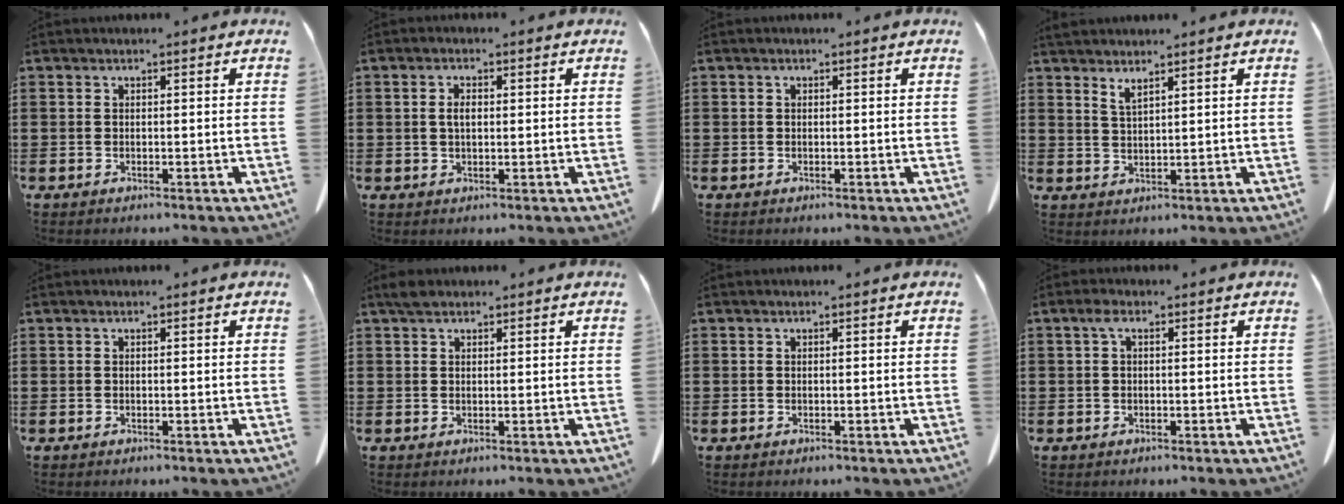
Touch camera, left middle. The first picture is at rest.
{"total": 2.3, "force": [0.4, 1.0, 2.1], "torque": [-0.043, 0.007, 0.006]}
{"total": 0.0}
{"total": 2.5, "force": [2.2, 0.0, 1.2], "torque": [-0.029, -0.003, 0.042]}
{"total": 0.0}
{"total": 1.9, "force": [1.4, 0.9, 0.8], "torque": [-0.021, 0.005, 0.027]}
{"total": 0.0}
{"total": 0.8, "force": [0.0, 0.5, 0.7], "torque": [-0.015, 0.002, -0.001]}